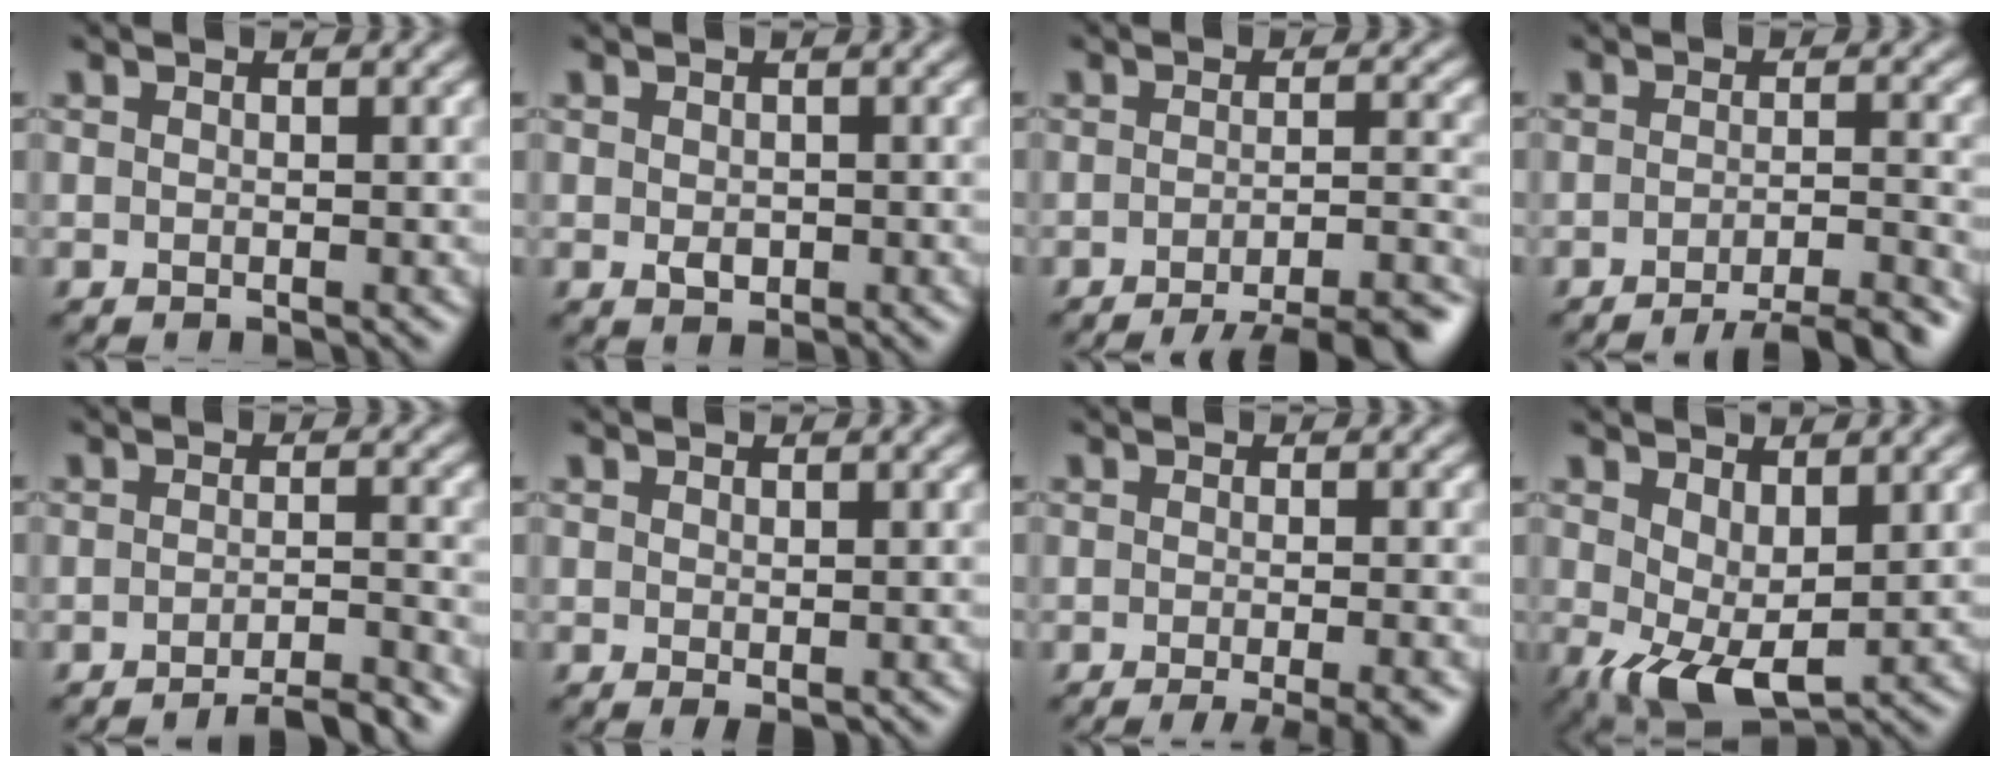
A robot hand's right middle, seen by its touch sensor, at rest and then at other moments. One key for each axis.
{"total": 1.1, "fx": -0.1, "fy": 0.9, "fz": 0.6, "tx": -0.012, "ty": 0.001, "tz": 0.002}
{"total": 7.0, "fx": -4.8, "fy": 1.7, "fz": 4.8, "tx": -0.049, "ty": -0.002, "tz": -0.060}
{"total": 4.8, "fx": -3.5, "fy": 1.0, "fz": 3.1, "tx": -0.036, "ty": 0.001, "tz": -0.049}
{"total": 3.8, "fx": -2.9, "fy": 0.6, "fz": 2.4, "tx": -0.024, "ty": 0.002, "tz": -0.049}
{"total": 0.7, "fx": 0.3, "fy": 0.3, "fz": 0.6, "tx": -0.010, "ty": -0.003, "tz": 0.010}
{"total": 4.9, "fx": -2.1, "fy": 1.5, "fz": 4.2, "tx": -0.034, "ty": -0.005, "tz": -0.022}
{"total": 5.6, "fx": -0.3, "fy": 3.1, "fz": 4.6, "tx": -0.098, "ty": -0.007, "tz": 0.001}